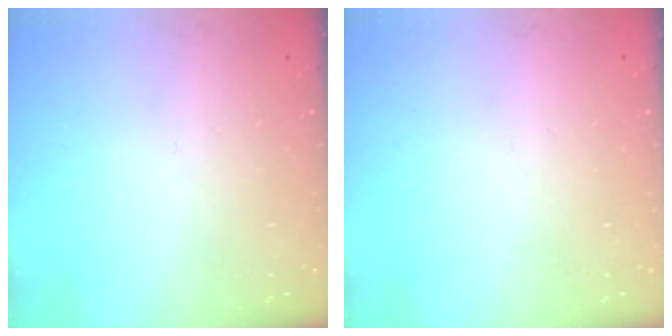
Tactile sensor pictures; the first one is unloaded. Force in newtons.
{"total": 0.0}